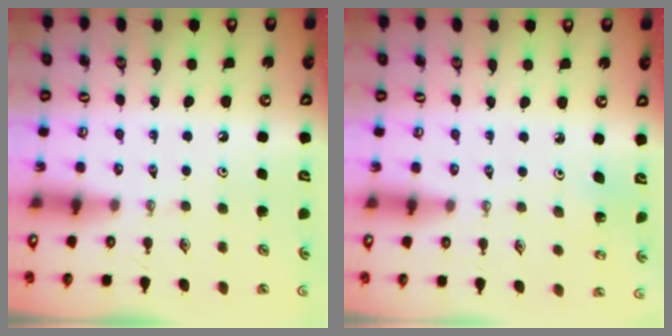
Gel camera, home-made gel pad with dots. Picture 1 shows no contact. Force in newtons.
{"total": 1.8, "press": 1.8, "slide": 0.1}